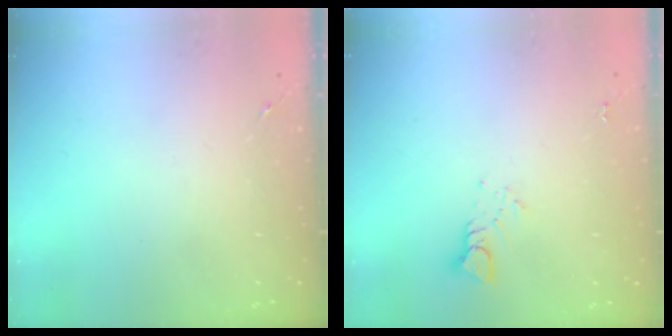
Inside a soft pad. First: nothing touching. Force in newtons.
{"total": 3.8, "press": 3.8, "slide": 0.2}